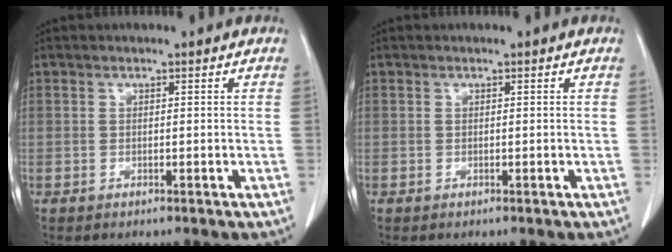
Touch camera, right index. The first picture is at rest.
{"total": 0.0}